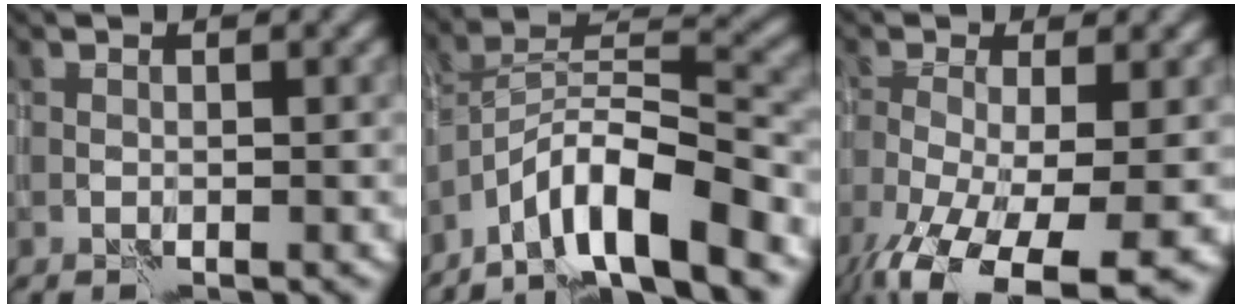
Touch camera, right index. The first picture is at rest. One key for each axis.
{"total": 10.1, "fx": -6.5, "fy": 2.8, "fz": 7.3, "tx": -0.114, "ty": 0.020, "tz": -0.123}
{"total": 11.0, "fx": -6.3, "fy": 3.7, "fz": 8.3, "tx": -0.162, "ty": -0.046, "tz": -0.098}